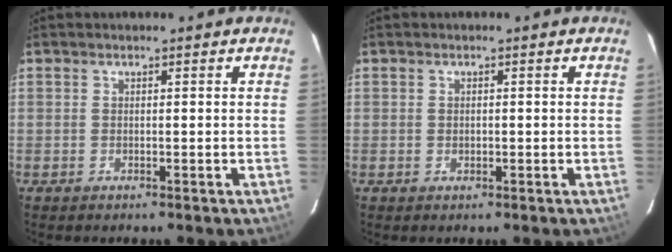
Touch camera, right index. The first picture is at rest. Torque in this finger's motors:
{"motor_torque": [-0.04, -0.03, -0.02, -0.01]}